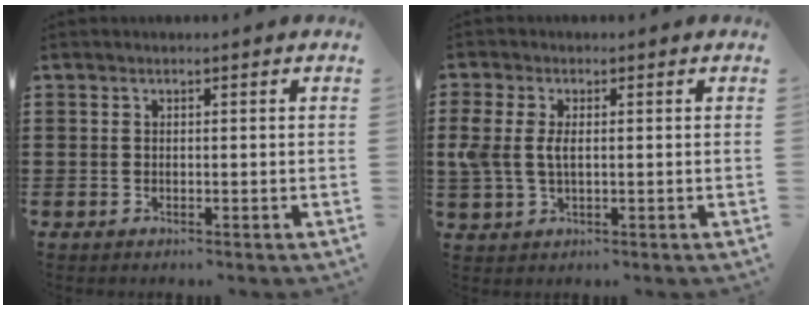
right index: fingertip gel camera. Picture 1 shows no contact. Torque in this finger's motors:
{"motor_torque": [1.27, 0.22, 0.40, 0.15]}